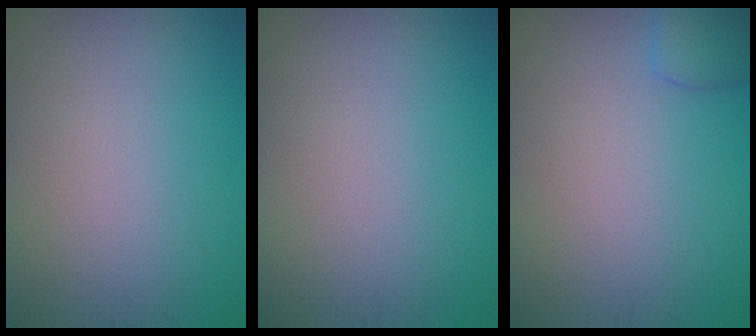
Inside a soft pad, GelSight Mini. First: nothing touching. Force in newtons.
{"total": 0.0}
{"total": 2.0, "press": 2.0, "slide": 0.1}